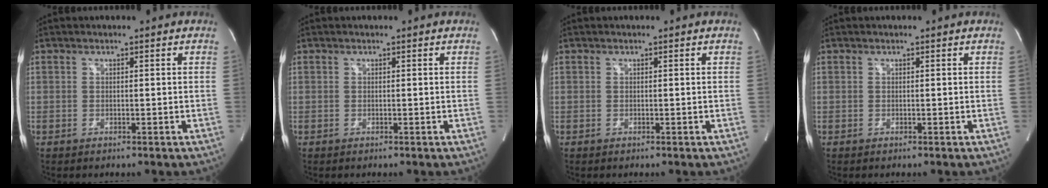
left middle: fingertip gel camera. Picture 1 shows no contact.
{"total": 0.0}
{"total": 0.0}
{"total": 0.0}